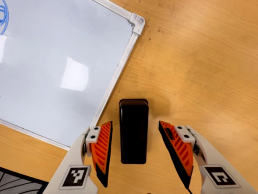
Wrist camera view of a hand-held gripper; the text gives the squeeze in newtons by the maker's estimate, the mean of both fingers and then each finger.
{"total": 0.0}